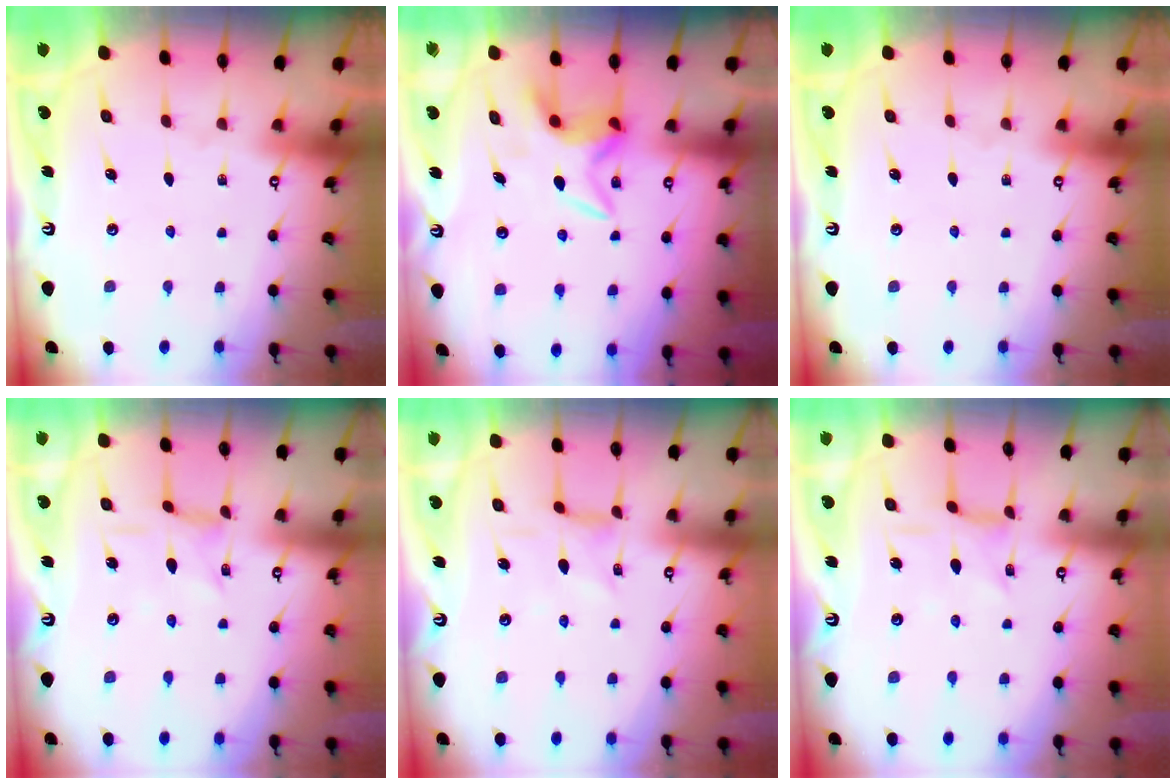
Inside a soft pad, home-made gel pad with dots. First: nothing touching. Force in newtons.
{"total": 5.9, "press": 5.8, "slide": 0.8}
{"total": 0.0}
{"total": 1.5, "press": 1.5, "slide": 0.3}
{"total": 2.1, "press": 2.1, "slide": 0.5}
{"total": 1.5, "press": 1.5, "slide": 0.1}